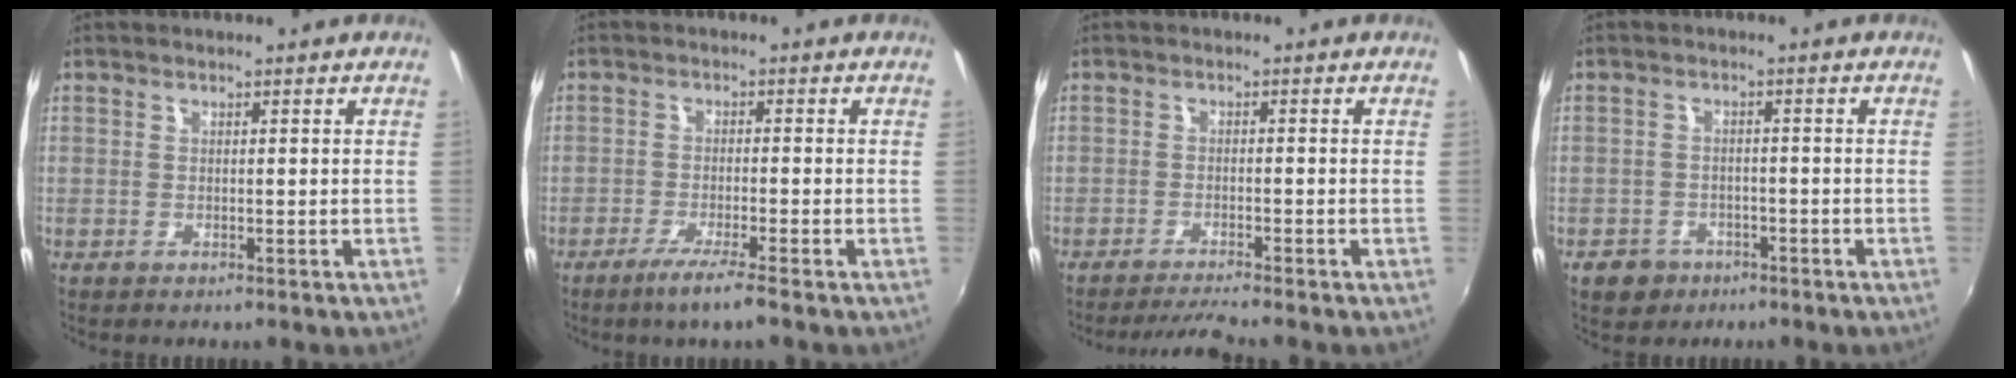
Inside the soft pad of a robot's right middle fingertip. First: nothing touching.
{"total": 4.8, "force": [-3.4, -0.4, 3.4], "torque": [-0.080, -0.011, -0.066]}
{"total": 3.8, "force": [-3.5, -0.8, 1.3], "torque": [-0.044, -0.002, -0.064]}
{"total": 4.9, "force": [-3.0, 3.7, 1.3], "torque": [-0.045, 0.001, -0.043]}